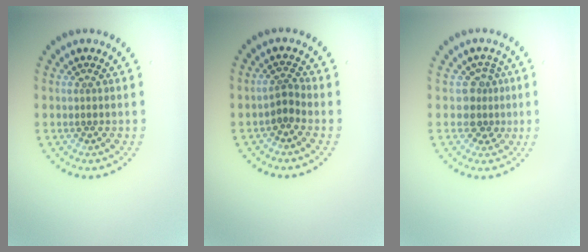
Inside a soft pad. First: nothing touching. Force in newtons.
{"total": 1.7, "press": 1.2, "slide": 1.2}
{"total": 2.3, "press": 1.7, "slide": 1.5}